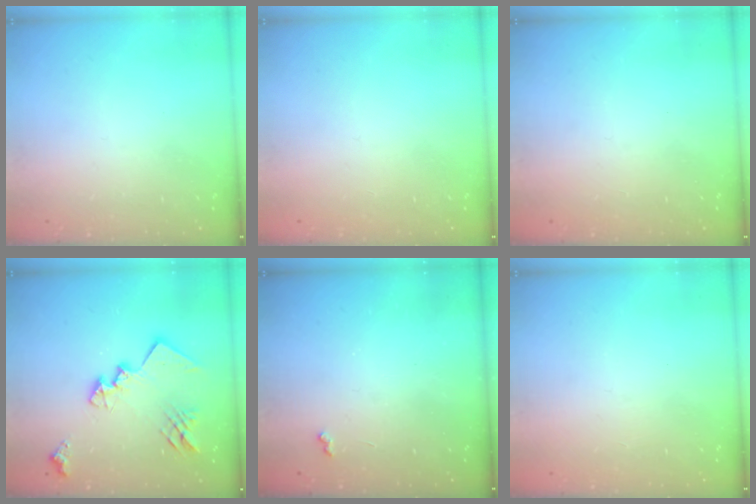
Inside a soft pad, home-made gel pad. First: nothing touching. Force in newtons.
{"total": 1.1, "press": 1.0, "slide": 0.1}
{"total": 1.5, "press": 1.2, "slide": 0.8}
{"total": 17.0, "press": 17.0, "slide": 1.1}
{"total": 3.0, "press": 3.0, "slide": 0.5}
{"total": 1.3, "press": 1.0, "slide": 0.7}